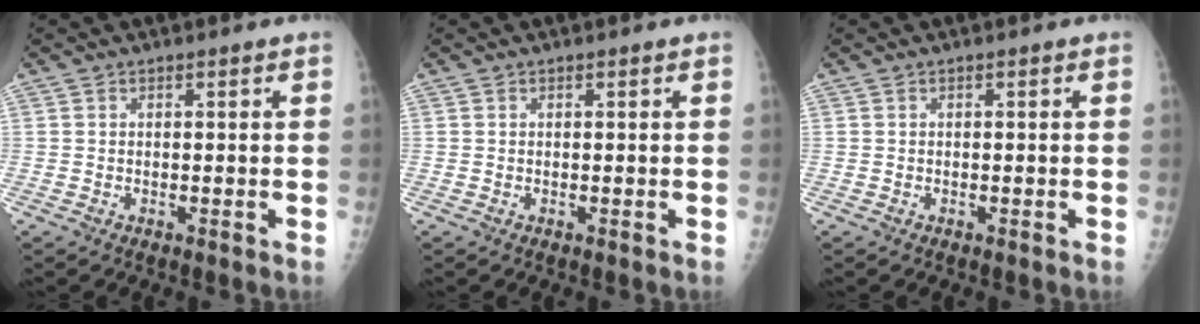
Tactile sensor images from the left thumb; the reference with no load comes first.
{"total": 0.0}
{"total": 0.0}